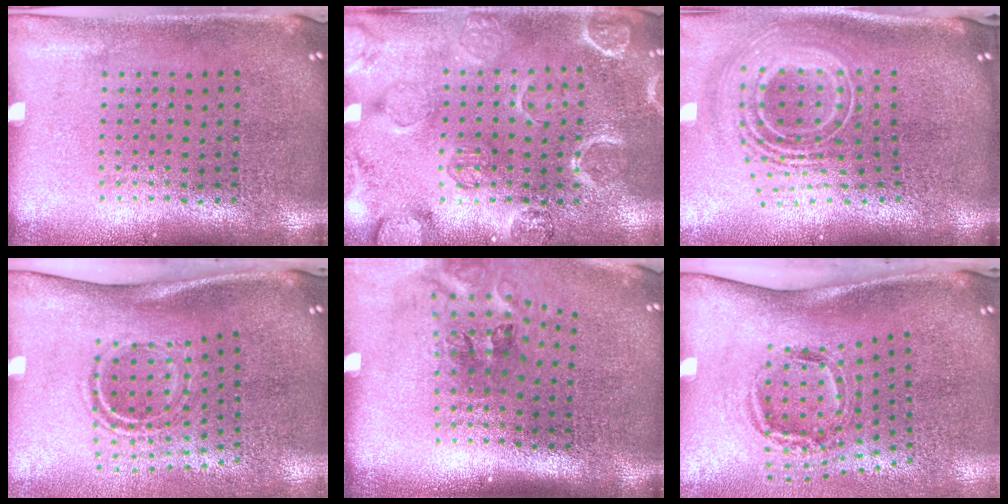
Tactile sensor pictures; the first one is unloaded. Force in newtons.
{"total": 2.5, "press": 2.5, "slide": 0.2}
{"total": 3.0, "press": 1.9, "slide": 2.3}
{"total": 1.8, "press": 1.1, "slide": 1.4}
{"total": 1.7, "press": 1.2, "slide": 1.3}
{"total": 1.9, "press": 1.2, "slide": 1.4}